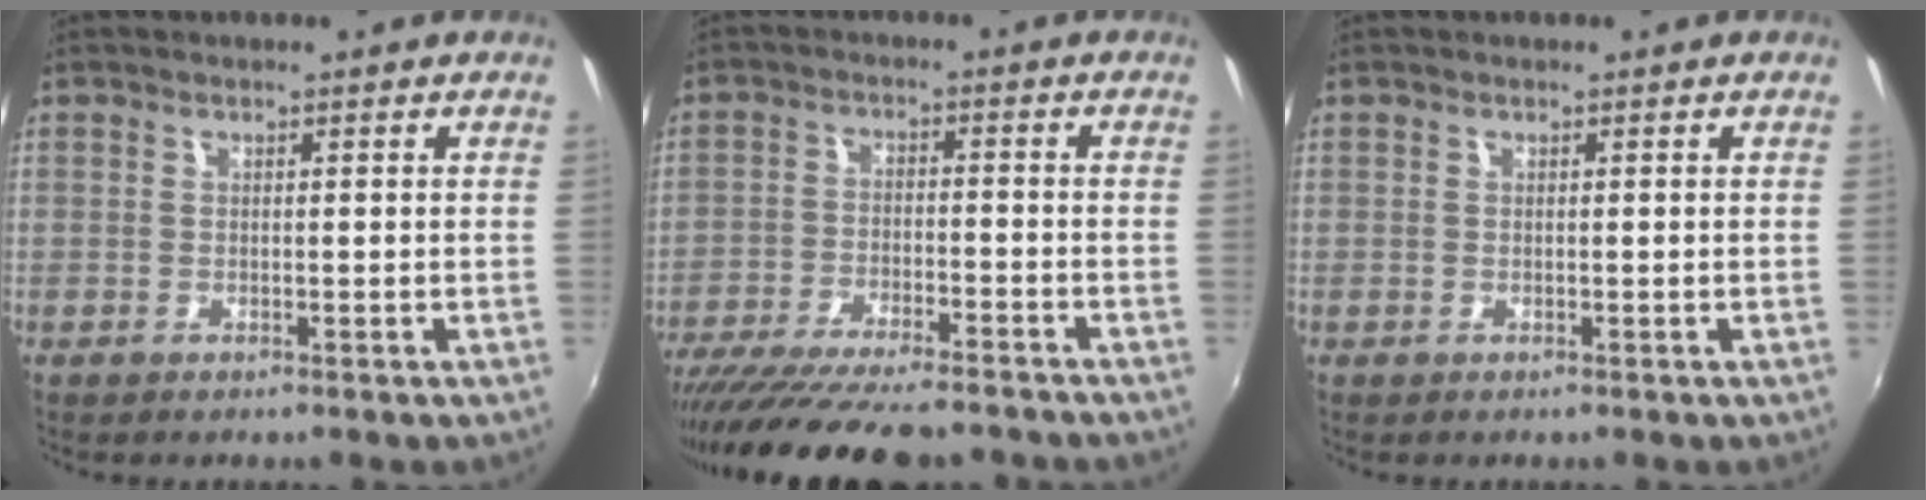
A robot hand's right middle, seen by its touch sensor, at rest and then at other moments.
{"total": 18.8, "force": [-16.2, 3.3, 8.9], "torque": [-0.173, -0.044, -0.253]}
{"total": 0.0}